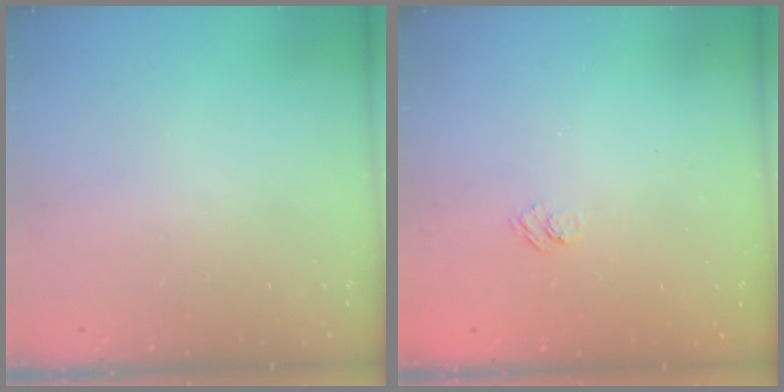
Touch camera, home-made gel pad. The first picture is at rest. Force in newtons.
{"total": 2.4, "press": 2.0, "slide": 1.3}